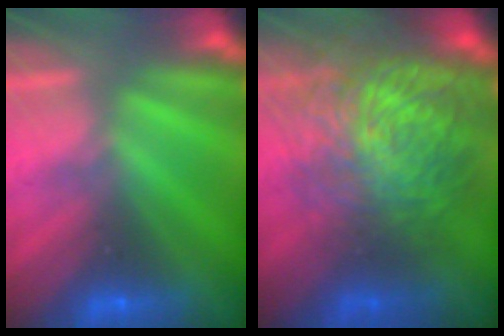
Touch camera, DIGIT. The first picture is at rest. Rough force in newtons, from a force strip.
{"total": 7.5}